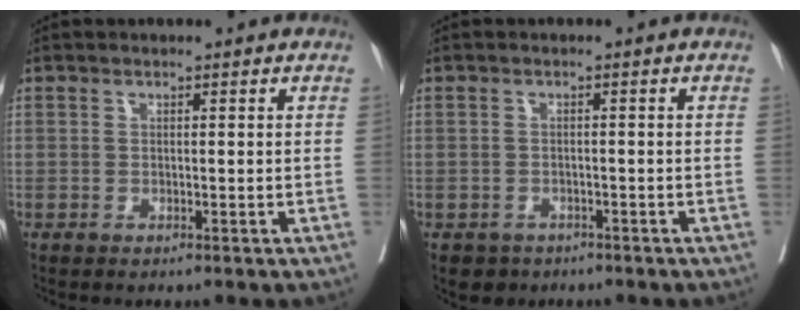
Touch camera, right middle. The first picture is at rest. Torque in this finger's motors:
{"motor_torque": [0.16, -0.17, 0.04, 0.00]}